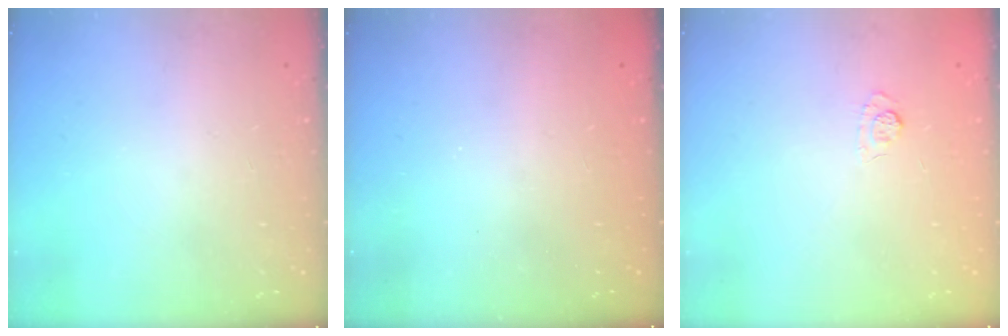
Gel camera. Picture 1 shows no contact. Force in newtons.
{"total": 2.3, "press": 2.2, "slide": 0.7}
{"total": 2.1, "press": 1.6, "slide": 1.3}